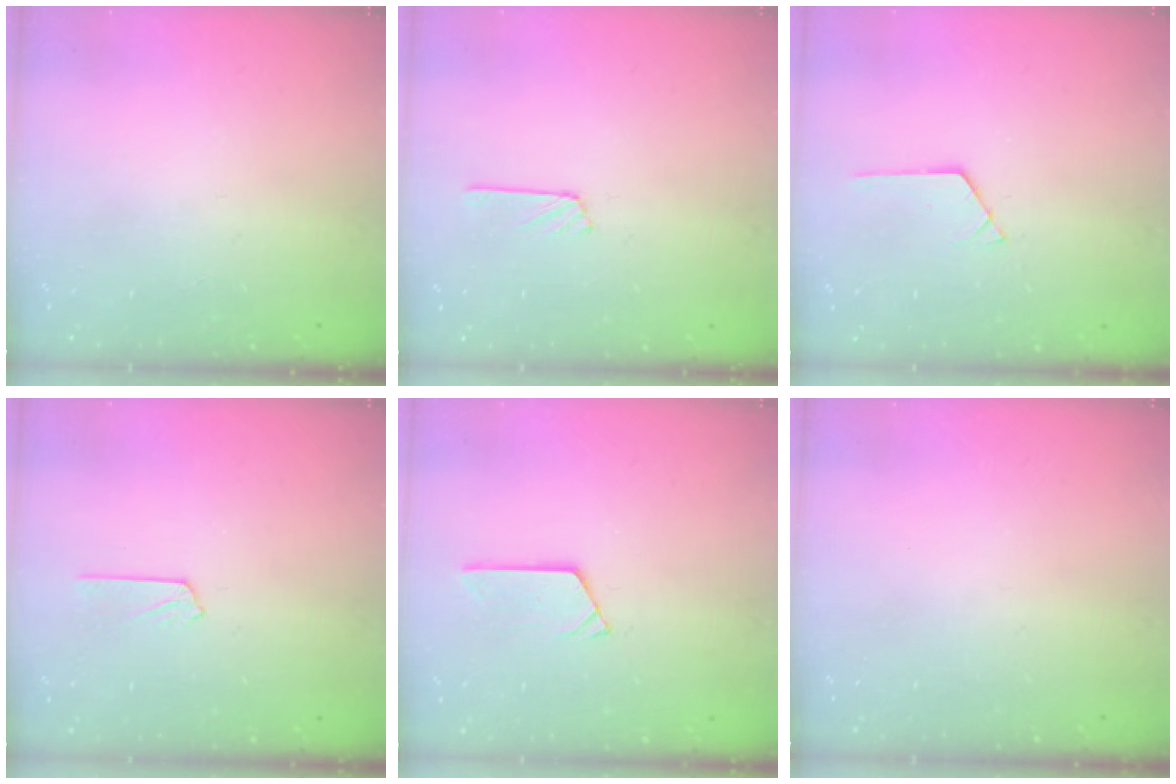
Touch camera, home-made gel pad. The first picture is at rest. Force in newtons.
{"total": 4.8, "press": 4.7, "slide": 0.5}
{"total": 1.0, "press": 1.0, "slide": 0.1}
{"total": 3.5, "press": 3.4, "slide": 0.3}
{"total": 3.4, "press": 3.4, "slide": 0.4}
{"total": 0.0}